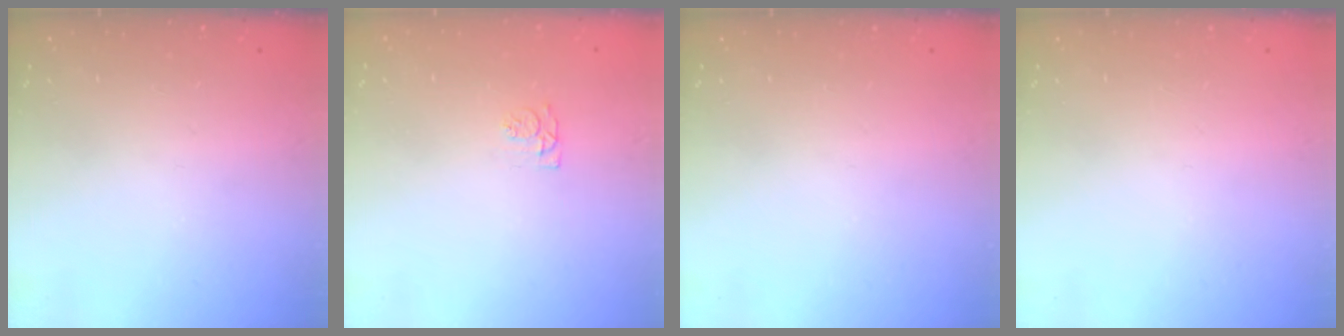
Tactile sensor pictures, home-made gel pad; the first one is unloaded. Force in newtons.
{"total": 4.9, "press": 4.9, "slide": 0.6}
{"total": 0.0}
{"total": 0.0}